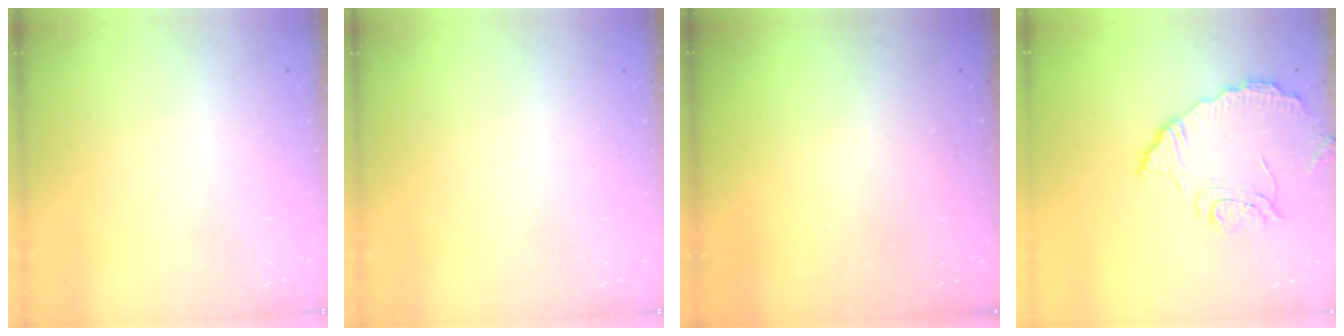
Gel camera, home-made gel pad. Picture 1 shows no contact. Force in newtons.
{"total": 0.0}
{"total": 3.2, "press": 3.2, "slide": 0.1}
{"total": 10.9, "press": 10.9, "slide": 0.2}